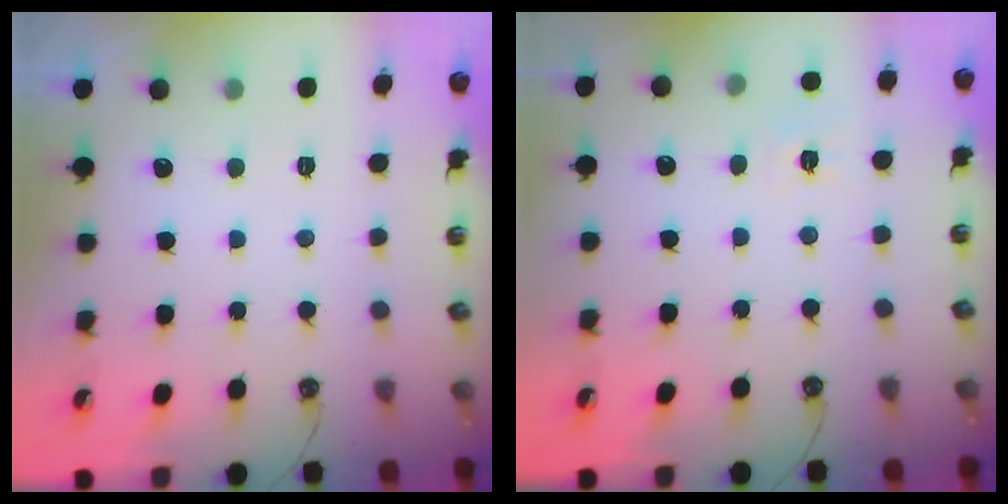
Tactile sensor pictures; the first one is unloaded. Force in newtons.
{"total": 6.1, "press": 6.1, "slide": 0.7}